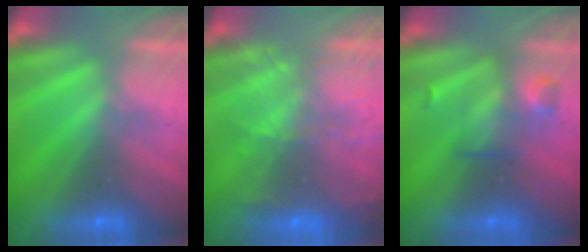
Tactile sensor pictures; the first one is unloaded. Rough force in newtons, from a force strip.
{"total": 9.6}
{"total": 2.9}